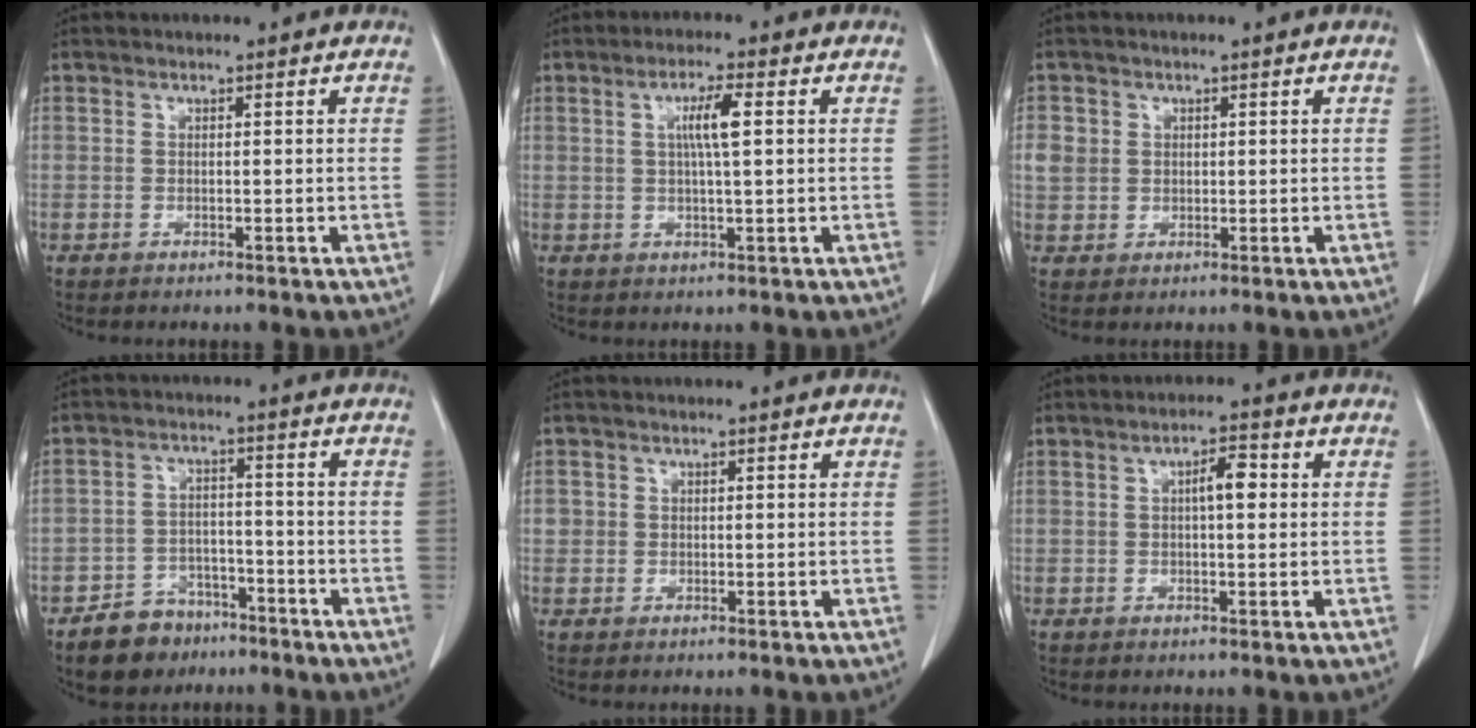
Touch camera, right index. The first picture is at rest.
{"total": 5.0, "force": [1.0, 0.5, 4.8], "torque": [-0.090, 0.003, 0.019]}
{"total": 5.9, "force": [1.1, 5.5, 2.0], "torque": [-0.059, 0.015, 0.029]}
{"total": 7.6, "force": [-5.4, 4.9, 2.0], "torque": [-0.042, 0.011, -0.085]}
{"total": 2.1, "force": [0.1, 2.0, 0.6], "torque": [-0.011, 0.013, 0.007]}
{"total": 4.1, "force": [0.7, 1.3, 3.8], "torque": [-0.067, 0.013, 0.011]}